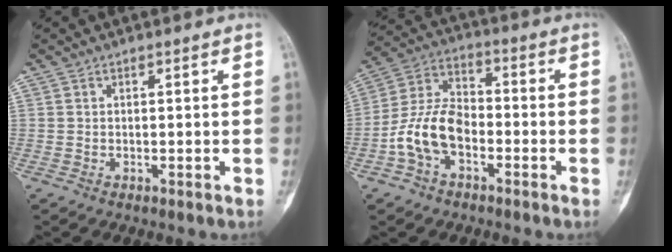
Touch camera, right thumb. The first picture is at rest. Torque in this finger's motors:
{"motor_torque": [0.57, 0.44, 1.31, -0.61, 0.07]}